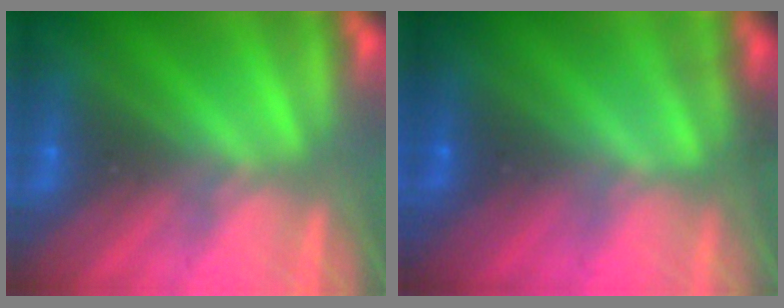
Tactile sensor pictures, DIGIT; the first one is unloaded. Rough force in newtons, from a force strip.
{"total": 4.4}